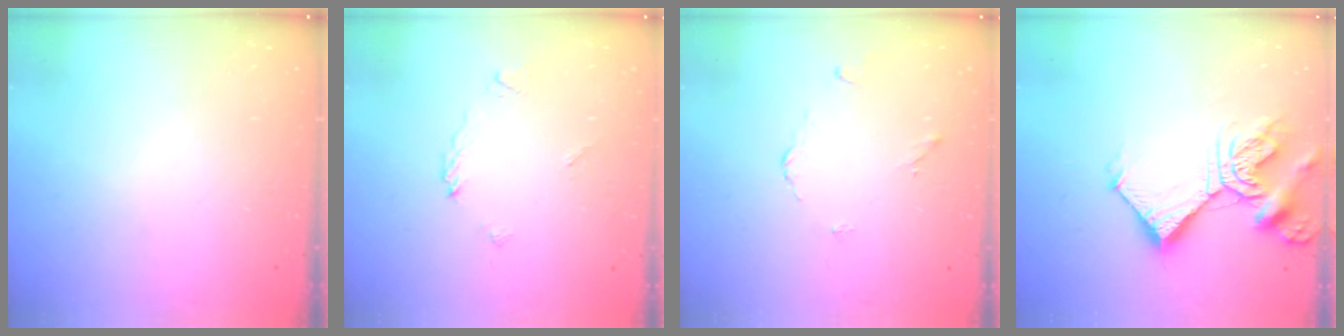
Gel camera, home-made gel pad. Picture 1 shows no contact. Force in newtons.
{"total": 2.7, "press": 2.7, "slide": 0.2}
{"total": 3.3, "press": 3.3, "slide": 0.6}
{"total": 12.5, "press": 12.5, "slide": 1.3}